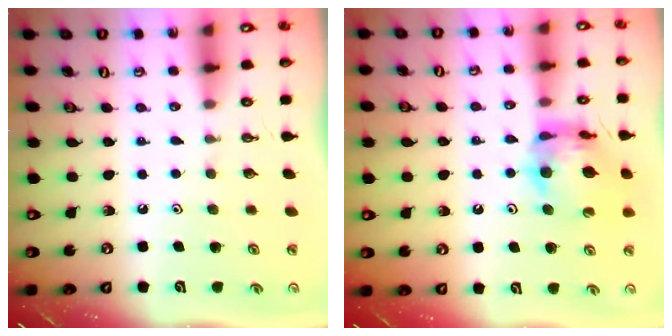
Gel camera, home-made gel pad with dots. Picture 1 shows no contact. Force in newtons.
{"total": 13.6, "press": 13.5, "slide": 1.5}